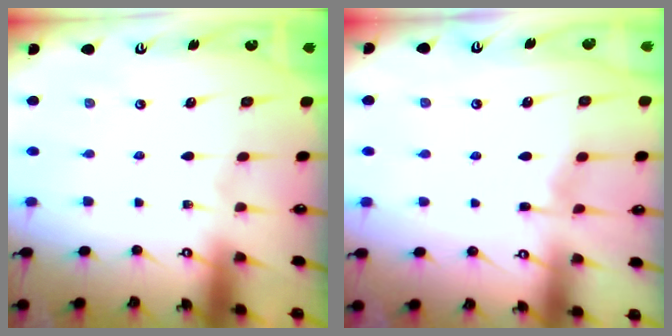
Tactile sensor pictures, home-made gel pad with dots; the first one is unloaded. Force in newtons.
{"total": 4.2, "press": 4.2, "slide": 0.6}